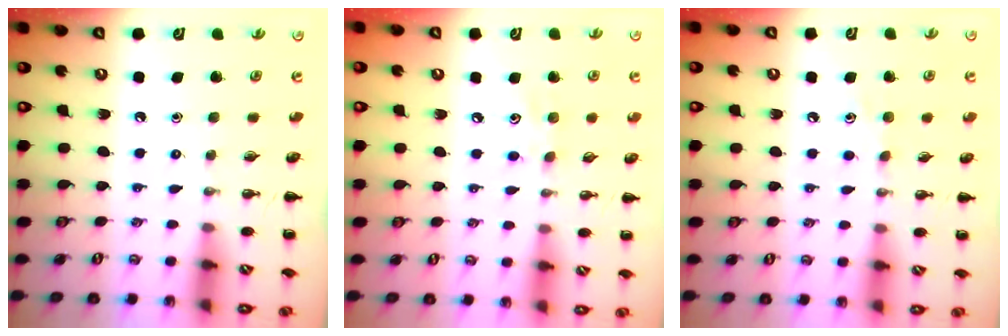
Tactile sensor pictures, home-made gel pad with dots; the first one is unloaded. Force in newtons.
{"total": 5.6, "press": 5.4, "slide": 1.6}
{"total": 6.3, "press": 6.1, "slide": 1.4}